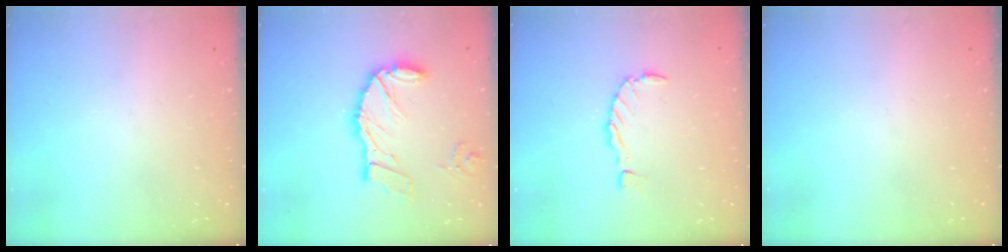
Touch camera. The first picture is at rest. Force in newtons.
{"total": 15.1, "press": 15.0, "slide": 1.6}
{"total": 0.0}
{"total": 0.0}